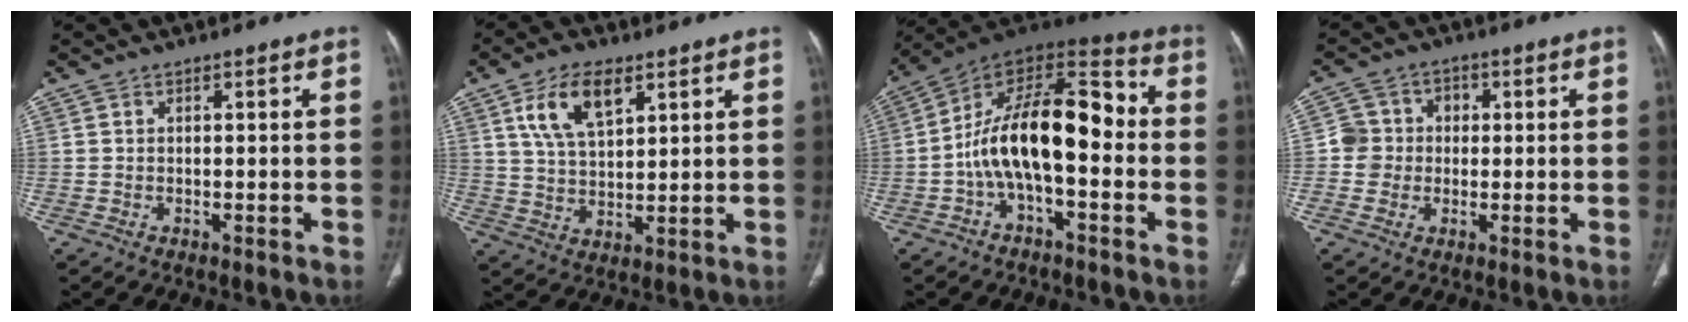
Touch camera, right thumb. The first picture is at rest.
{"total": 10.1, "force": [4.9, 4.9, 7.3], "torque": [-0.128, -0.015, 0.096]}
{"total": 18.8, "force": [-2.2, 9.0, 16.3], "torque": [-0.252, 0.060, -0.046]}
{"total": 5.6, "force": [-0.1, 5.5, 1.1], "torque": [0.013, 0.015, -0.010]}